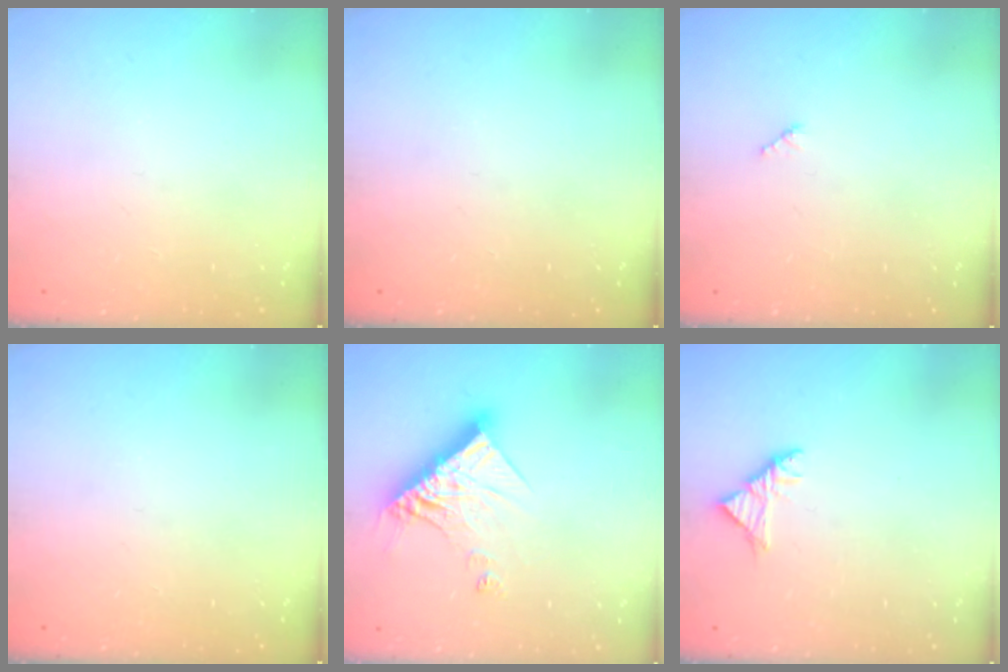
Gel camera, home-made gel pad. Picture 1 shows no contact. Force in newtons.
{"total": 0.0}
{"total": 2.5, "press": 2.5, "slide": 0.3}
{"total": 0.0}
{"total": 13.5, "press": 13.5, "slide": 1.1}
{"total": 3.5, "press": 3.4, "slide": 0.9}